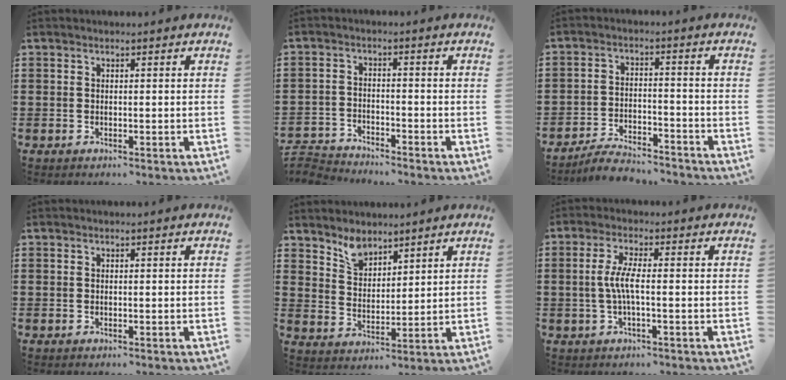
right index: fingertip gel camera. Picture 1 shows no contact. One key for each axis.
{"total": 3.3, "fx": -3.2, "fy": 0.3, "fz": -0.2, "tx": -0.013, "ty": -0.003, "tz": -0.073}
{"total": 5.1, "fx": -4.9, "fy": 0.6, "fz": 1.2, "tx": -0.021, "ty": 0.007, "tz": -0.096}
{"total": 0.0}
{"total": 4.4, "fx": 3.9, "fy": 1.9, "fz": 1.0, "tx": -0.035, "ty": -0.003, "tz": 0.073}
{"total": 4.3, "fx": -0.5, "fy": 0.6, "fz": 4.2, "tx": -0.099, "ty": -0.008, "tz": -0.019}